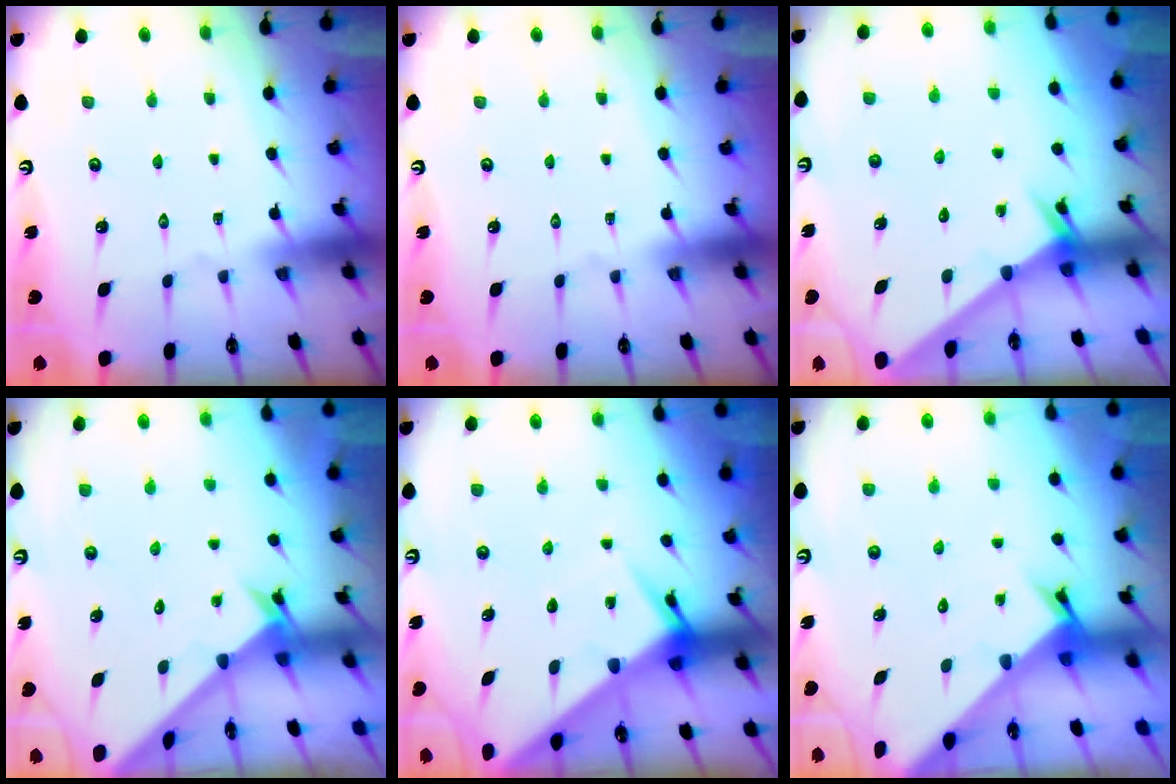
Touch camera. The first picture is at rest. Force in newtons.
{"total": 0.0}
{"total": 2.6, "press": 2.6, "slide": 0.0}
{"total": 2.6, "press": 2.6, "slide": 0.2}
{"total": 5.5, "press": 5.5, "slide": 0.5}
{"total": 2.6, "press": 2.6, "slide": 0.2}